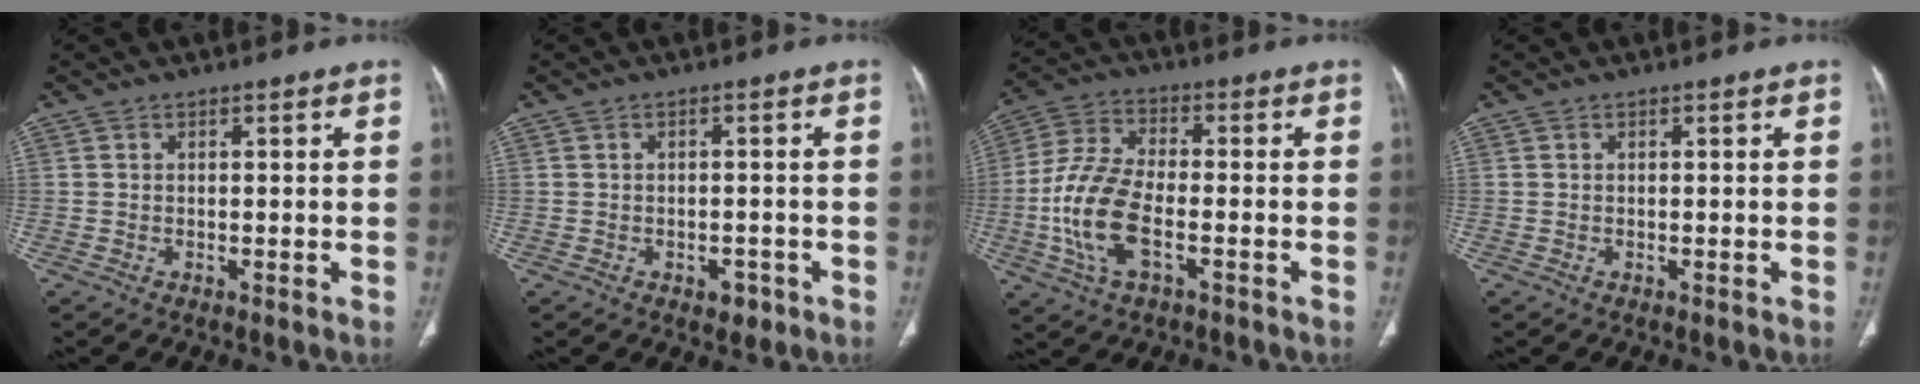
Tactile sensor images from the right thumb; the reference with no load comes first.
{"total": 2.5, "force": [-1.3, 1.7, 1.4], "torque": [-0.007, 0.006, -0.012]}
{"total": 13.1, "force": [-3.5, 6.4, 10.9], "torque": [-0.236, 0.017, -0.069]}
{"total": 0.0}